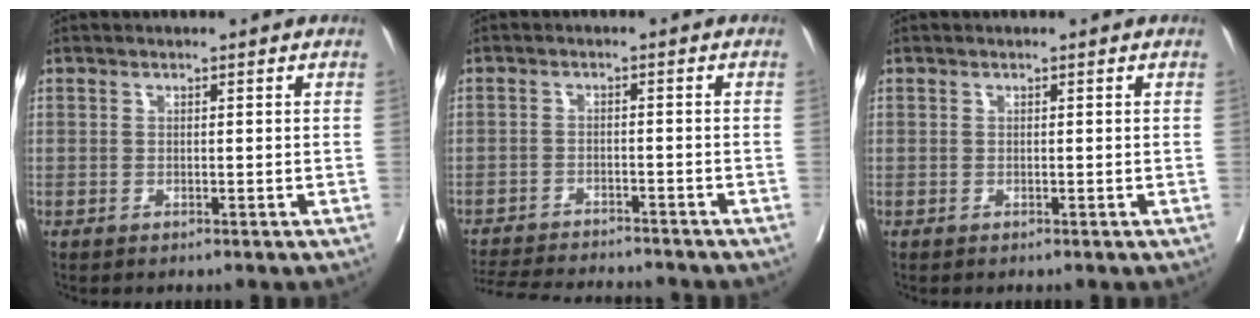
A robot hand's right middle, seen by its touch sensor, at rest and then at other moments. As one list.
[{"total": 12.4, "force": [-11.7, 1.6, 4.0], "torque": [-0.071, -0.007, -0.166]}, {"total": 0.0}]